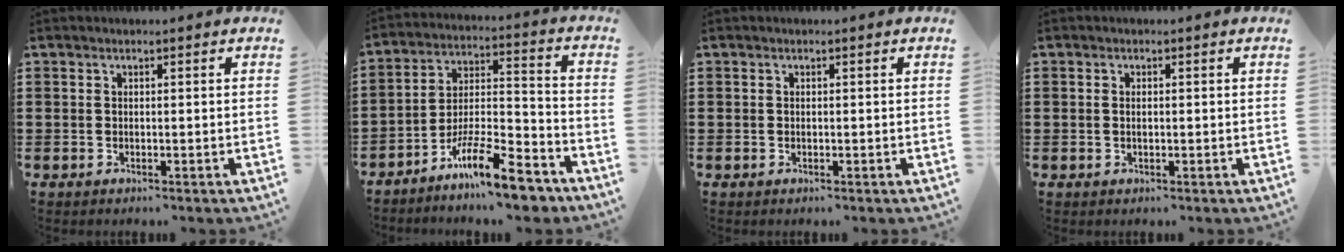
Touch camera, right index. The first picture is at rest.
{"total": 13.2, "force": [-10.3, 2.5, 7.9], "torque": [-0.126, 0.038, -0.188]}
{"total": 0.0}
{"total": 1.0, "force": [0.0, 0.5, 0.8], "torque": [-0.018, 0.003, -0.001]}